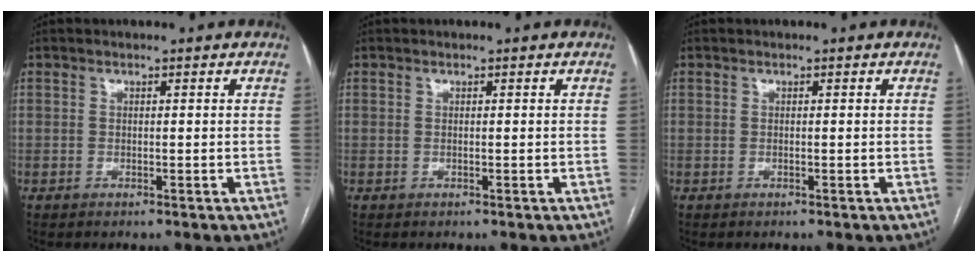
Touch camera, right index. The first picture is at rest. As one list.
[{"total": 0.0}, {"total": 0.0}]